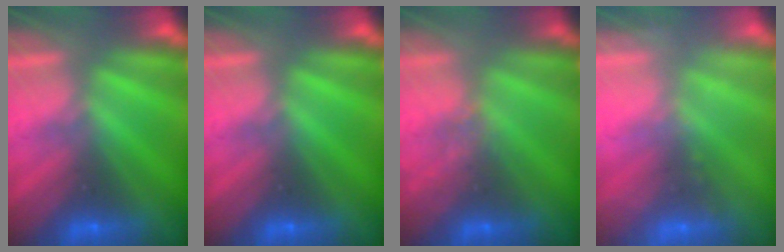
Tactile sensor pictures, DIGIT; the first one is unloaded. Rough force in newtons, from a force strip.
{"total": 0.0}
{"total": 2.4}
{"total": 2.3}